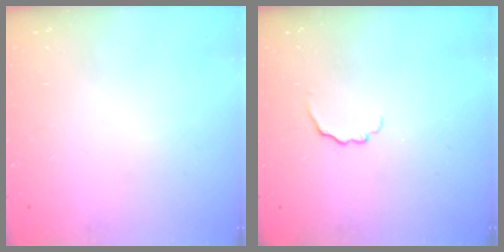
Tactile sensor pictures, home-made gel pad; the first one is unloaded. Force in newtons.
{"total": 3.3, "press": 3.2, "slide": 0.8}